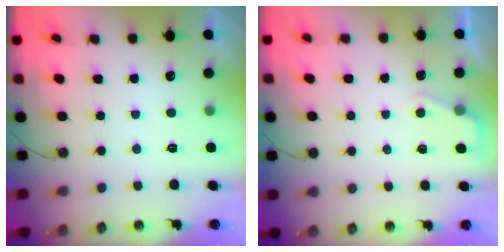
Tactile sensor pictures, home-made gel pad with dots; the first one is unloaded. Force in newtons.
{"total": 2.7, "press": 2.7, "slide": 0.4}